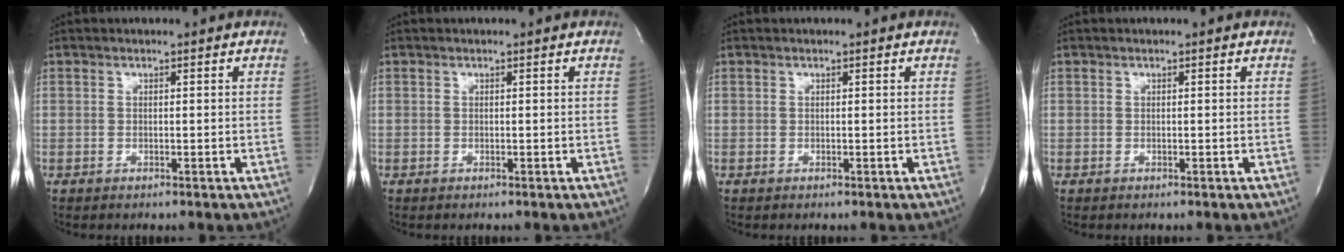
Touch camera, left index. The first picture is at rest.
{"total": 0.0}
{"total": 0.0}
{"total": 0.0}